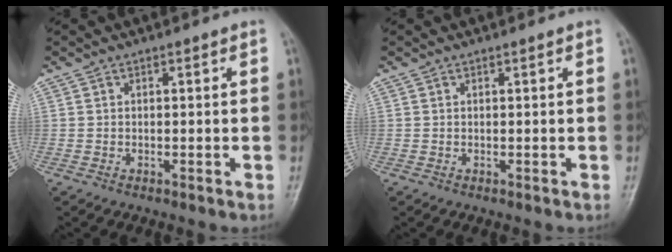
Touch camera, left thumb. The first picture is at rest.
{"total": 0.0}